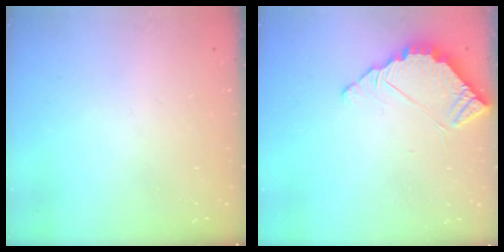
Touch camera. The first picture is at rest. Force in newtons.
{"total": 4.4, "press": 4.4, "slide": 0.3}